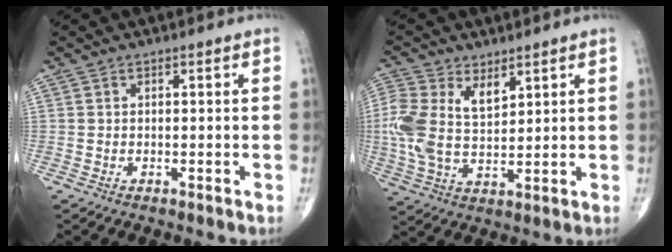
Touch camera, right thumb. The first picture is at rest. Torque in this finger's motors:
{"motor_torque": [0.14, 0.21, 0.78, 0.71, 0.12]}